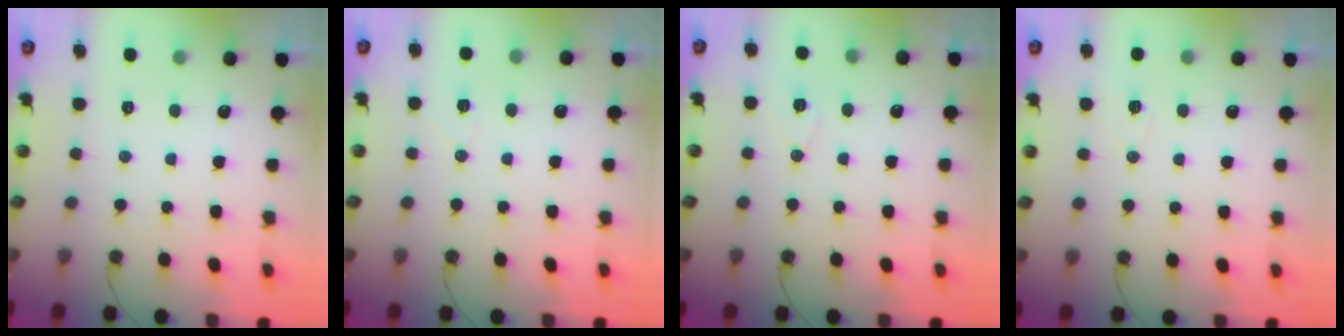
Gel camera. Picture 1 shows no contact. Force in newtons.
{"total": 4.2, "press": 4.1, "slide": 0.6}
{"total": 6.0, "press": 4.8, "slide": 3.6}
{"total": 5.0, "press": 4.9, "slide": 0.9}